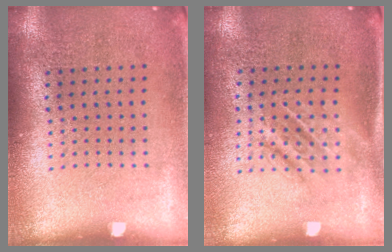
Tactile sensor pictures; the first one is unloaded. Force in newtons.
{"total": 1.6, "press": 1.3, "slide": 1.0}